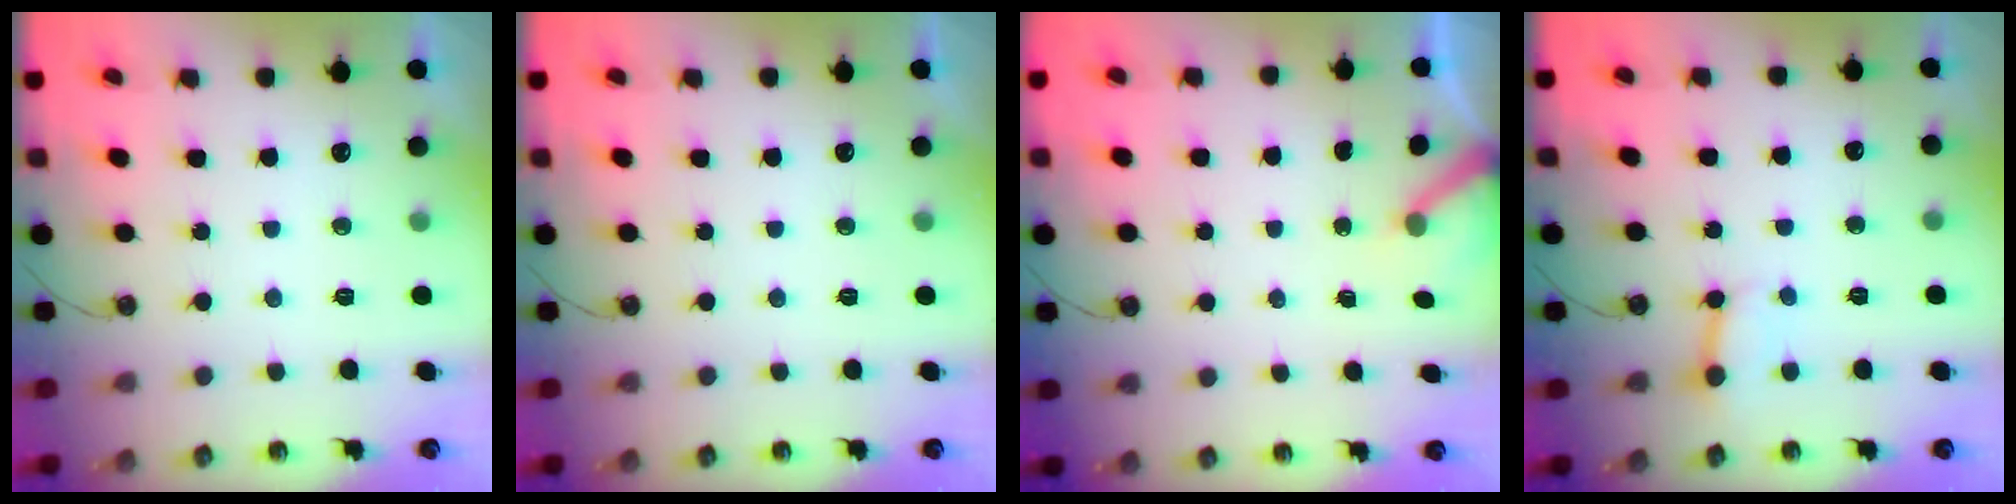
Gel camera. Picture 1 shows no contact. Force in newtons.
{"total": 0.0}
{"total": 2.9, "press": 2.9, "slide": 0.3}
{"total": 3.4, "press": 3.4, "slide": 0.3}